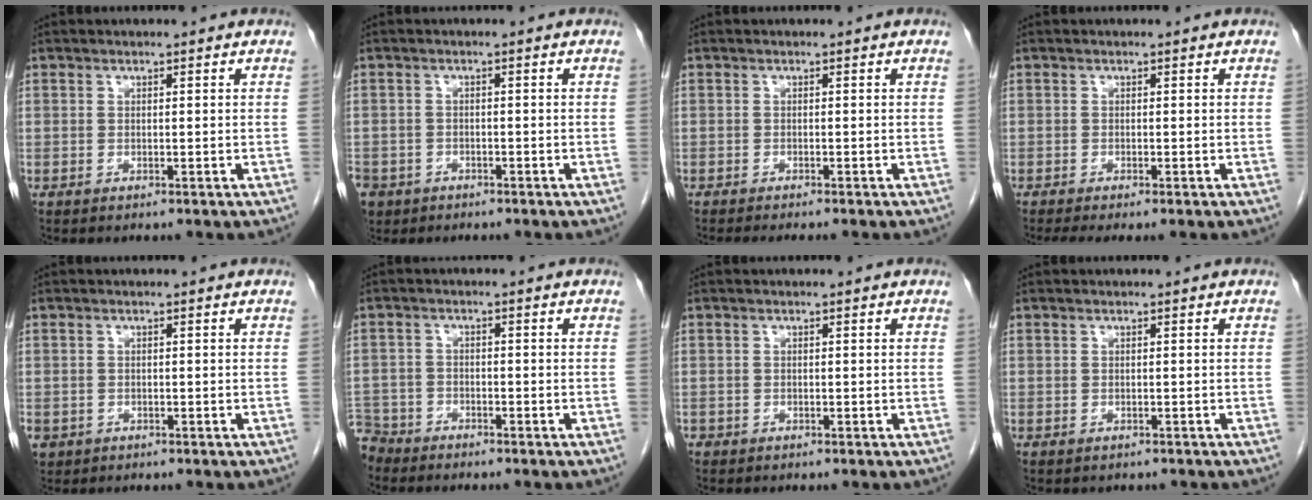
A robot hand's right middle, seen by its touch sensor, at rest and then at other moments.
{"total": 7.3, "force": [-4.3, 5.5, 2.1], "torque": [-0.065, -0.004, -0.070]}
{"total": 5.0, "force": [-4.3, 0.5, 2.4], "torque": [-0.023, -0.008, -0.062]}
{"total": 3.2, "force": [-2.5, 0.3, 2.0], "torque": [-0.030, -0.008, -0.041]}
{"total": 2.9, "force": [-1.6, 2.4, 0.7], "torque": [-0.016, -0.001, -0.023]}
{"total": 5.4, "force": [-4.9, 2.2, -0.5], "torque": [0.008, -0.007, -0.099]}
{"total": 0.7, "force": [-0.5, 0.5, 0.0], "torque": [-0.011, 0.002, -0.010]}
{"total": 1.5, "force": [-1.2, 0.7, 0.3], "torque": [-0.013, 0.000, -0.014]}